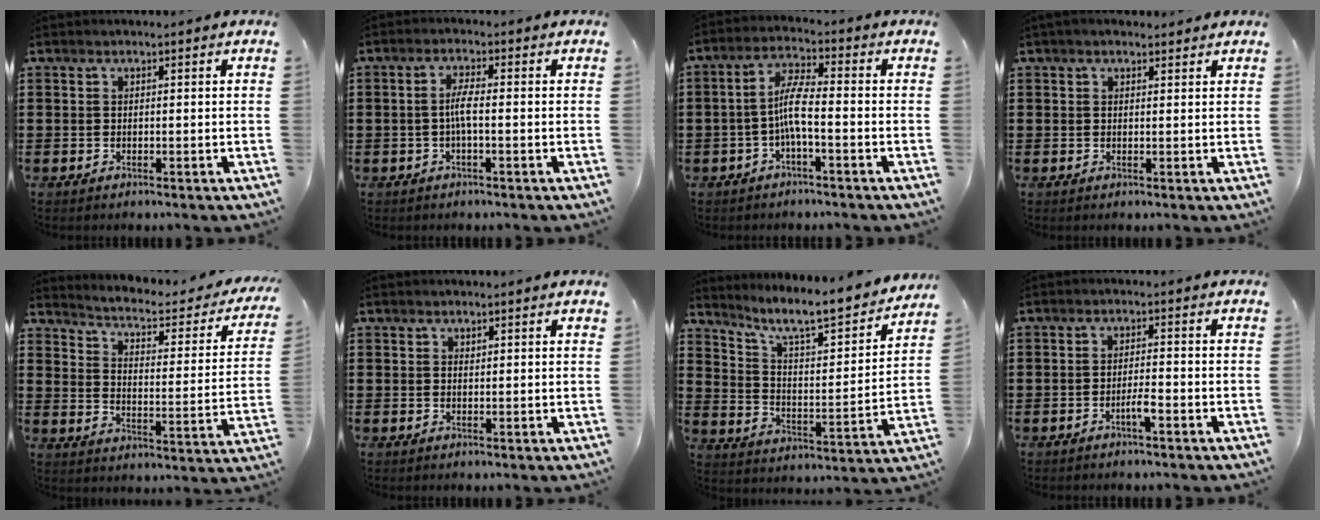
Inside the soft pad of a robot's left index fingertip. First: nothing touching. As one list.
[{"total": 3.1, "force": [-0.5, 0.4, 3.0], "torque": [-0.064, -0.002, -0.012]}, {"total": 6.0, "force": [-1.5, 1.7, 5.6], "torque": [-0.123, 0.003, -0.033]}, {"total": 1.3, "force": [1.1, 0.5, 0.5], "torque": [-0.013, 0.005, 0.021]}, {"total": 3.3, "force": [2.8, 0.5, 1.7], "torque": [-0.051, -0.026, 0.036]}, {"total": 1.0, "force": [0.9, 0.3, 0.2], "torque": [-0.005, 0.002, 0.017]}, {"total": 8.5, "force": [7.3, 0.7, 4.3], "torque": [-0.099, -0.056, 0.116]}, {"total": 2.4, "force": [-1.3, 0.3, 2.0], "torque": [-0.036, 0.003, -0.023]}]